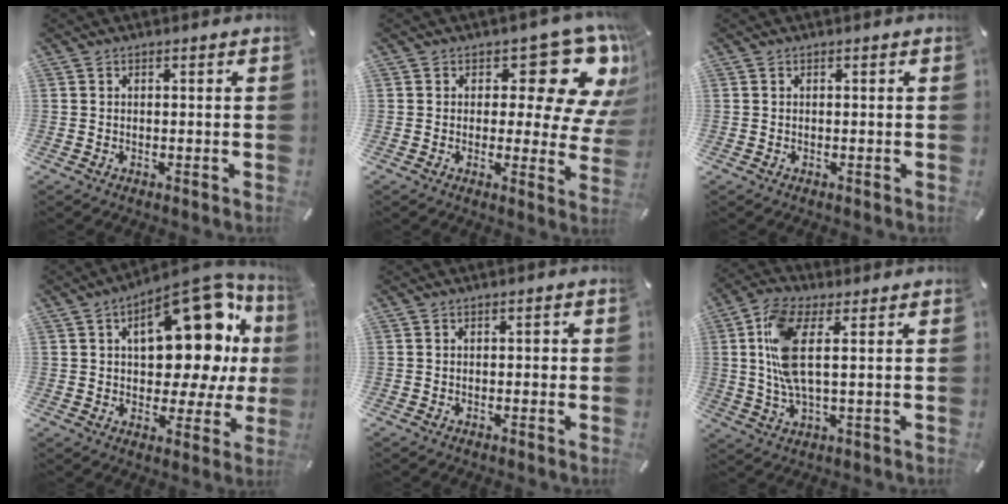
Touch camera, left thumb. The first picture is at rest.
{"total": 15.6, "force": [8.8, 6.9, 10.9], "torque": [-0.128, -0.071, 0.144]}
{"total": 0.0}
{"total": 23.4, "force": [7.5, 12.4, 18.4], "torque": [-0.230, -0.054, 0.120]}
{"total": 1.0, "force": [-0.1, 0.7, 0.7], "torque": [-0.013, 0.005, -0.003]}
{"total": 11.1, "force": [2.3, 4.0, 10.1], "torque": [-0.219, -0.008, 0.038]}